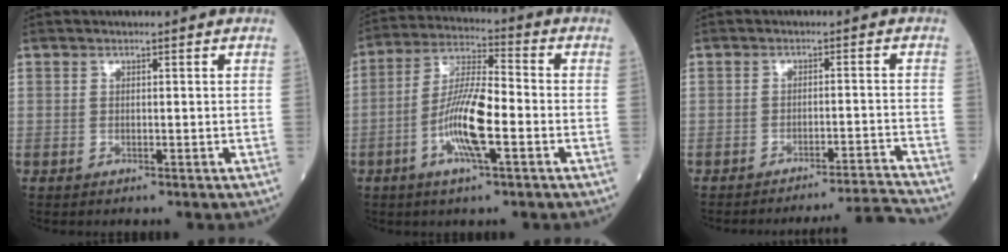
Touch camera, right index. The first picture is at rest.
{"total": 11.1, "force": [-3.4, 1.7, 10.4], "torque": [-0.203, 0.001, -0.069]}
{"total": 8.3, "force": [-7.7, -3.1, 0.0], "torque": [0.010, -0.001, -0.111]}